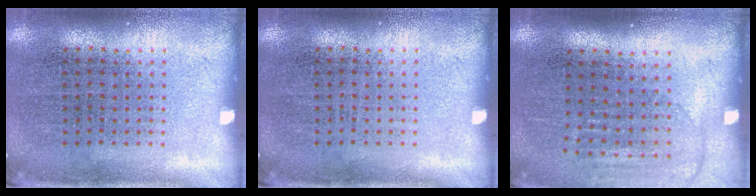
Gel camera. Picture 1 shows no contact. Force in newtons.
{"total": 0.0}
{"total": 1.3, "press": 1.2, "slide": 0.6}